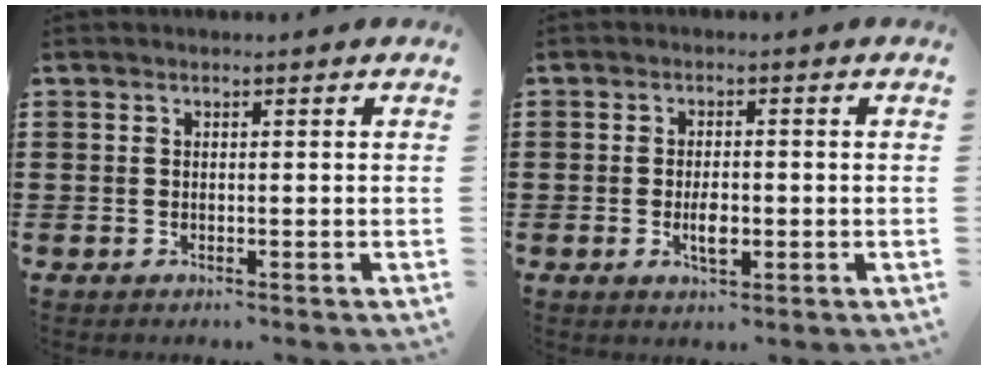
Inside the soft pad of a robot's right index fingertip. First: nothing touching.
{"total": 3.2, "force": [-0.7, 1.2, 2.8], "torque": [-0.060, -0.002, -0.014]}